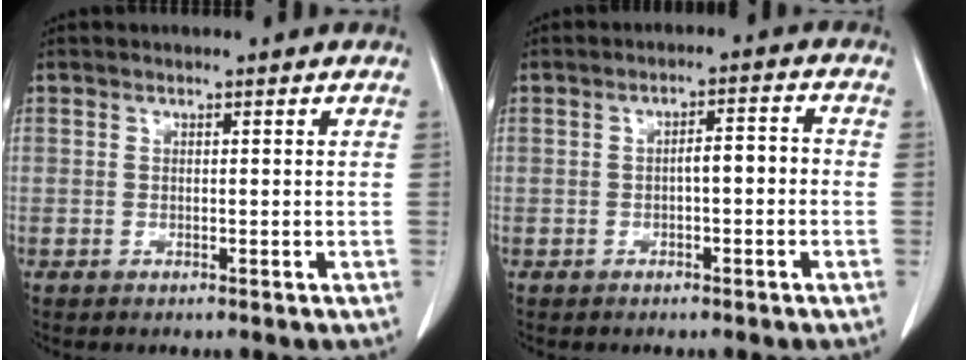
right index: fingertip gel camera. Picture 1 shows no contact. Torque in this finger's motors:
{"motor_torque": [0.78, -0.37, 0.39, 0.09]}